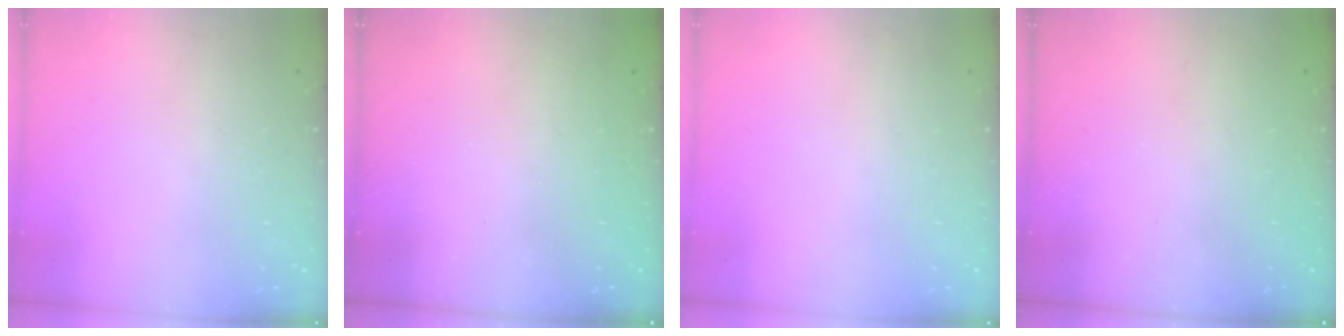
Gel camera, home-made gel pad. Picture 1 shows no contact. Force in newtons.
{"total": 2.6, "press": 2.4, "slide": 0.8}
{"total": 0.0}
{"total": 2.4, "press": 2.3, "slide": 0.7}